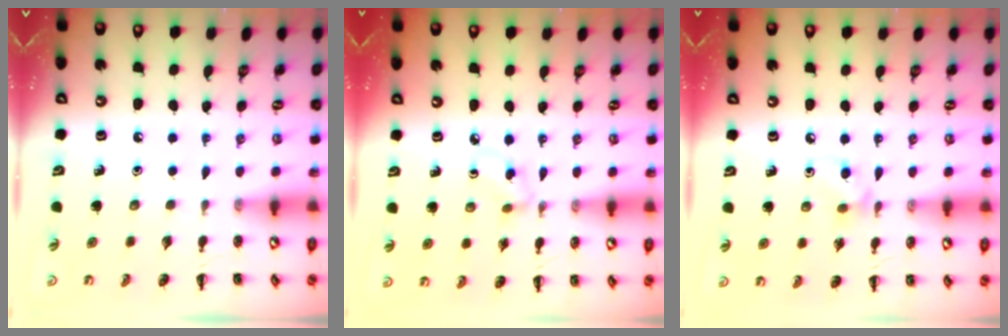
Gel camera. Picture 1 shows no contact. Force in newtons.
{"total": 2.8, "press": 2.6, "slide": 1.1}
{"total": 6.3, "press": 6.1, "slide": 1.6}